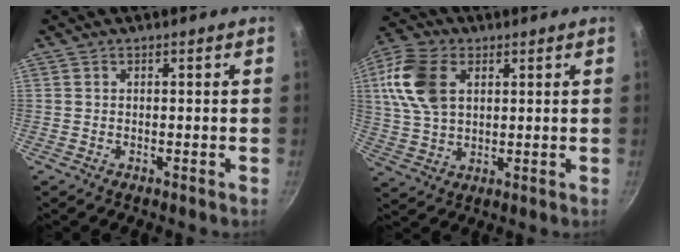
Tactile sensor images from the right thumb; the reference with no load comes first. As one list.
[{"total": 13.2, "force": [3.7, 8.6, 9.3], "torque": [-0.172, 0.003, 0.068]}]